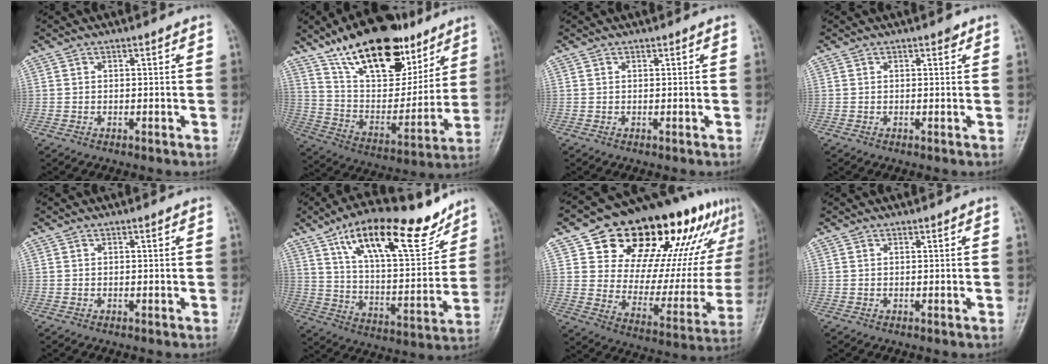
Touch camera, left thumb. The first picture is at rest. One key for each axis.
{"total": 25.7, "fx": 16.3, "fy": 12.3, "fz": 15.5, "tx": -0.208, "ty": -0.050, "tz": 0.278}
{"total": 0.0}
{"total": 1.0, "fx": 0.6, "fy": 0.5, "fz": 0.6, "tx": -0.001, "ty": -0.002, "tz": 0.005}
{"total": 0.0}
{"total": 22.6, "fx": 14.1, "fy": 8.3, "fz": 15.6, "tx": -0.210, "ty": -0.054, "tz": 0.236}
{"total": 30.1, "fx": 16.7, "fy": 15.5, "fz": 19.7, "tx": -0.241, "ty": -0.022, "tz": 0.256}
{"total": 0.0}